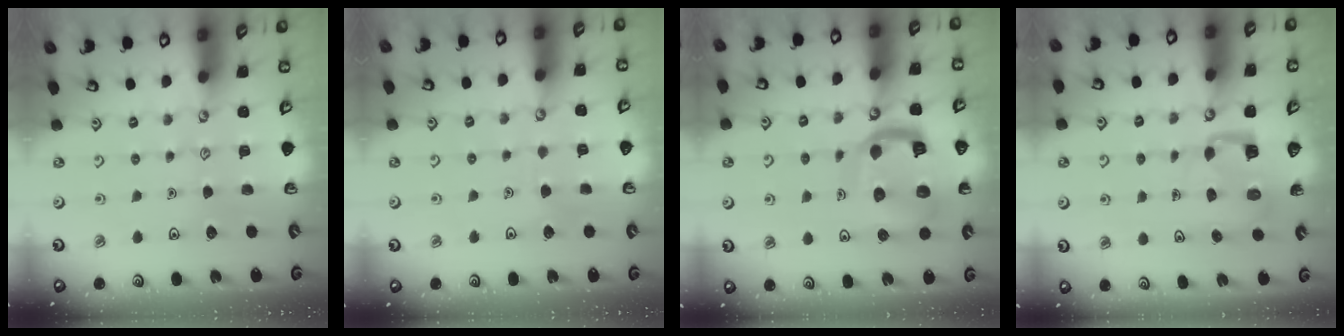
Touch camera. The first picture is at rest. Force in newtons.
{"total": 2.5, "press": 2.5, "slide": 0.2}
{"total": 13.2, "press": 13.1, "slide": 1.5}
{"total": 3.8, "press": 3.8, "slide": 0.1}